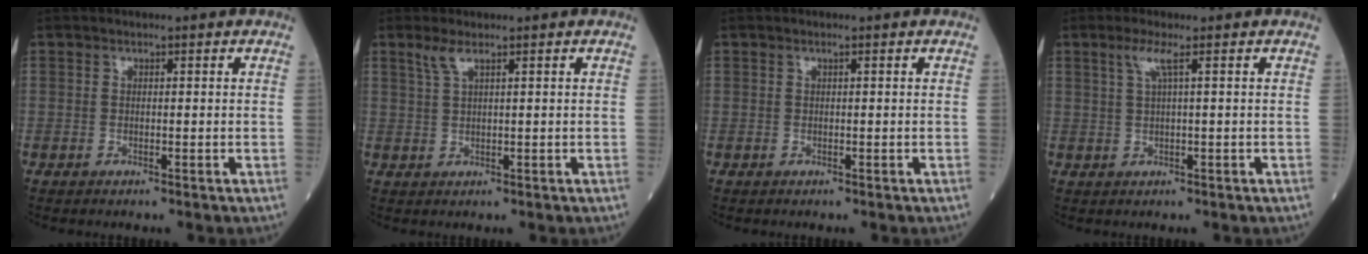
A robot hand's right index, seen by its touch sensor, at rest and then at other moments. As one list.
[{"total": 2.1, "force": [1.4, 0.0, 1.6], "torque": [-0.046, 0.008, 0.033]}, {"total": 0.0}, {"total": 2.5, "force": [1.1, -0.4, 2.2], "torque": [-0.054, 0.005, 0.024]}]